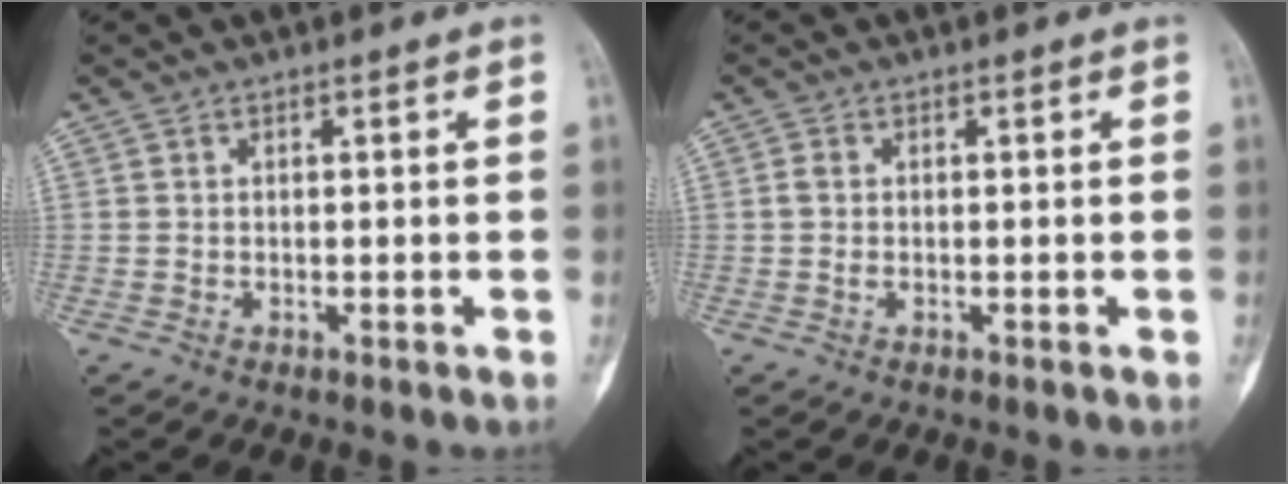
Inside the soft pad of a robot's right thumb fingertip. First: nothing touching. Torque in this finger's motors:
{"motor_torque": [0.63, 0.12, 0.30, -0.15, -0.08]}